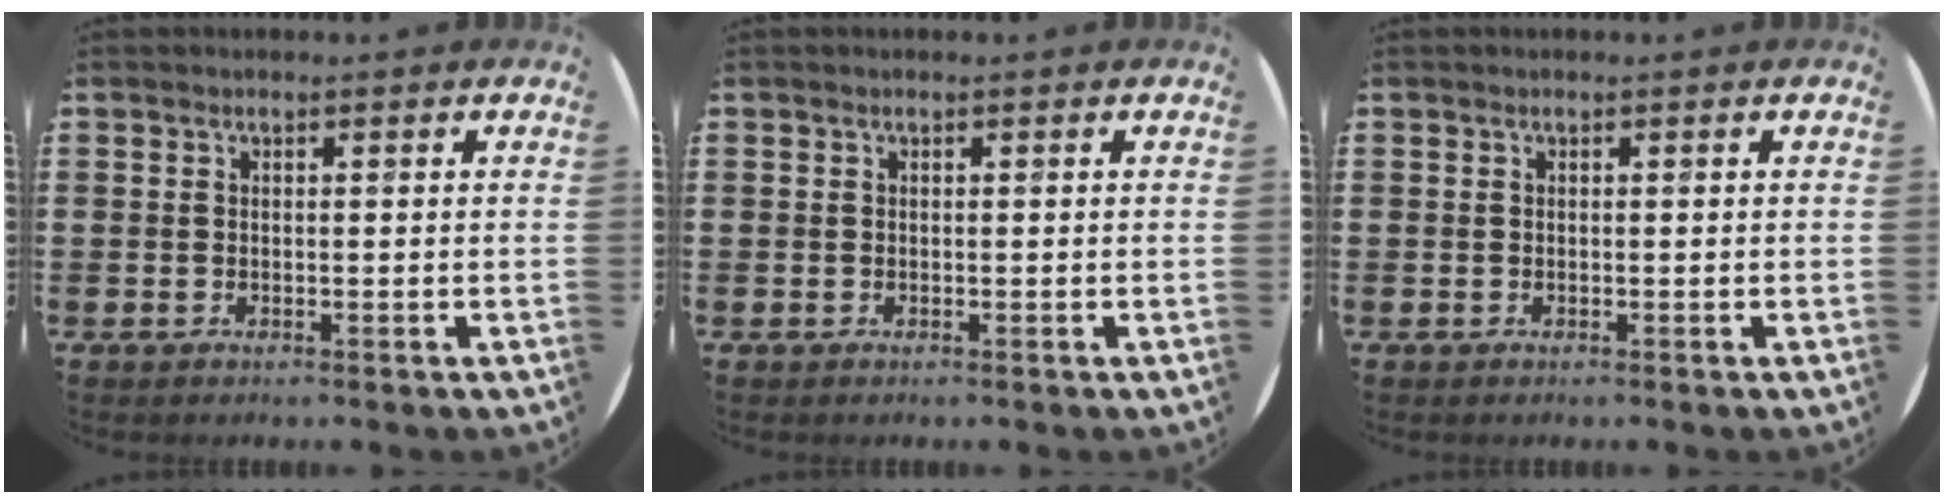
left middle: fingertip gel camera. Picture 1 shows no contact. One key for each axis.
{"total": 0.0}
{"total": 0.0}